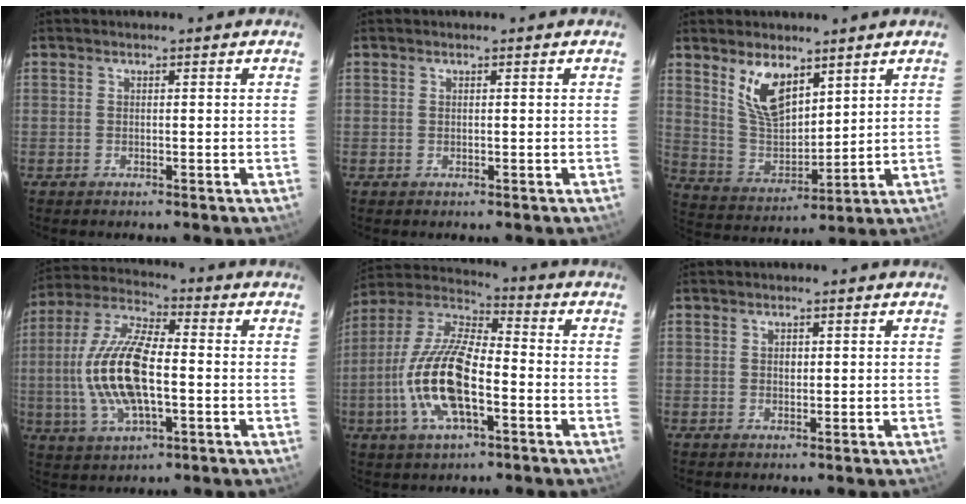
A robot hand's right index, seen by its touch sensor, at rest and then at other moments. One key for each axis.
{"total": 0.0}
{"total": 10.2, "fx": 6.1, "fy": 4.8, "fz": 6.6, "tx": -0.123, "ty": 0.002, "tz": 0.131}
{"total": 16.3, "fx": -1.7, "fy": 6.7, "fz": 14.7, "tx": -0.307, "ty": 0.005, "tz": -0.034}
{"total": 16.8, "fx": -4.8, "fy": 6.4, "fz": 14.7, "tx": -0.305, "ty": -0.003, "tz": -0.098}
{"total": 1.0, "fx": 0.2, "fy": 0.8, "fz": 0.4, "tx": -0.006, "ty": 0.004, "tz": 0.005}